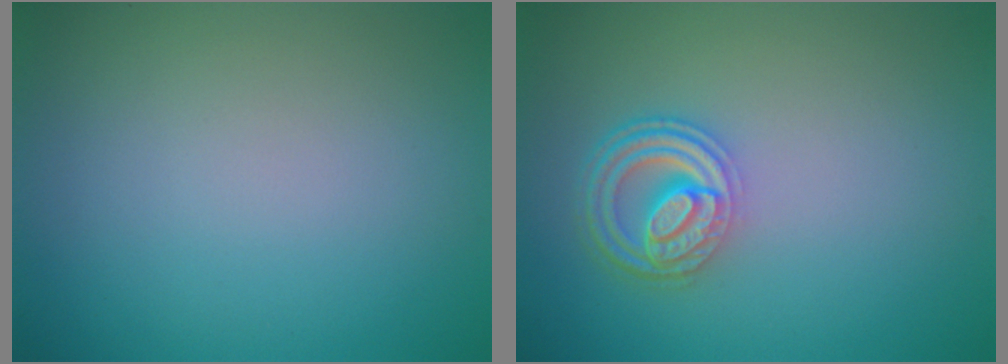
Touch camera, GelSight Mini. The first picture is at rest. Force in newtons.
{"total": 4.6, "press": 3.5, "slide": 2.9}